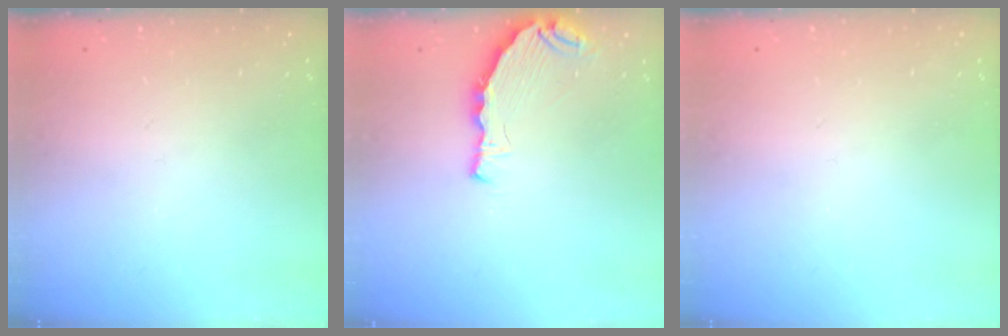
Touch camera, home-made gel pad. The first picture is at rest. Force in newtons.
{"total": 7.5, "press": 6.0, "slide": 4.5}
{"total": 0.0}